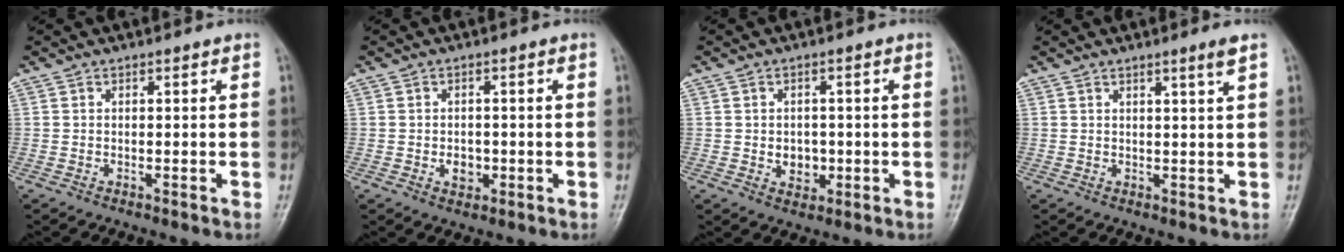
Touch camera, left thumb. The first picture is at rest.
{"total": 3.1, "force": [-0.7, 2.4, 1.8], "torque": [-0.016, 0.003, -0.008]}
{"total": 4.0, "force": [-0.5, 3.3, 2.3], "torque": [-0.016, 0.002, -0.002]}
{"total": 2.3, "force": [1.4, -0.5, 1.7], "torque": [-0.028, -0.014, 0.025]}